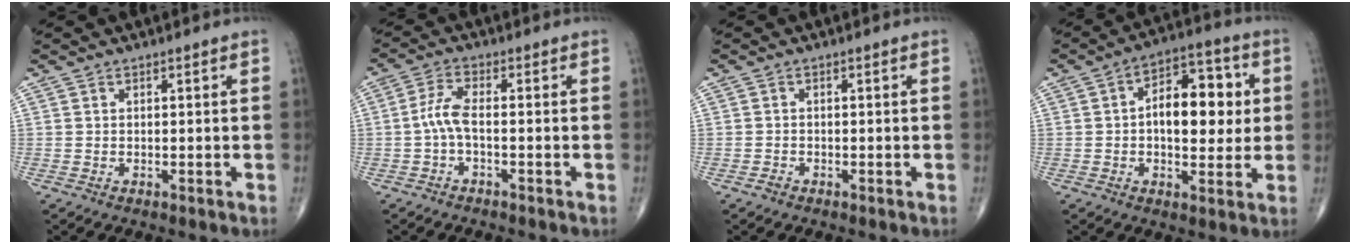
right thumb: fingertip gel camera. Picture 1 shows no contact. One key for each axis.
{"total": 4.2, "fx": -1.0, "fy": 1.3, "fz": 3.9, "tx": -0.089, "ty": 0.016, "tz": -0.025}
{"total": 0.8, "fx": -0.6, "fy": 0.5, "fz": 0.1, "tx": 0.000, "ty": 0.002, "tz": -0.016}
{"total": 13.3, "fx": 1.2, "fy": 7.5, "fz": 11.0, "tx": -0.129, "ty": 0.018, "tz": 0.011}